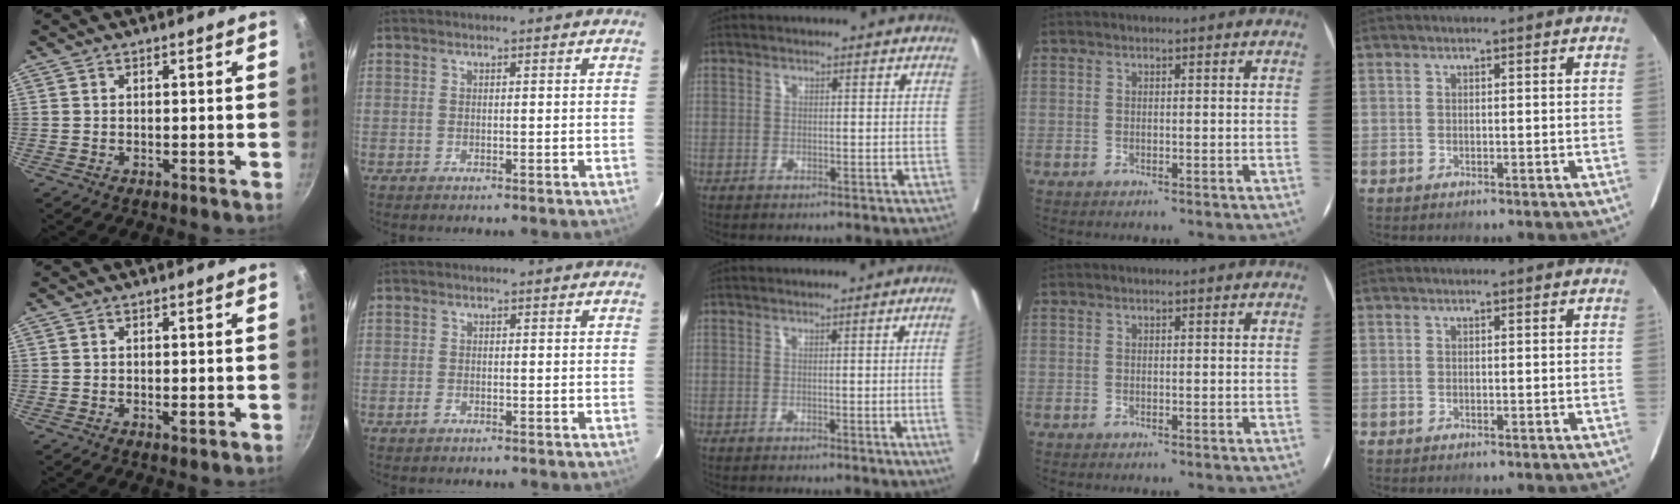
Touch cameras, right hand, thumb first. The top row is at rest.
{"thumb": {"total": 1.0, "force": [-0.3, 0.5, 0.8], "torque": [-0.009, -0.001, -0.005]}, "index": {"total": 0.8, "force": [-0.5, 0.4, 0.4], "torque": [-0.012, -0.001, -0.005]}, "middle": {"total": 3.8, "force": [-0.5, -1.4, 3.5], "torque": [-0.038, -0.008, -0.005]}}